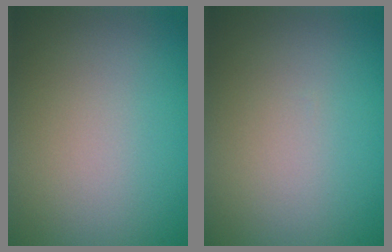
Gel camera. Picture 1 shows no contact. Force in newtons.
{"total": 0.0}